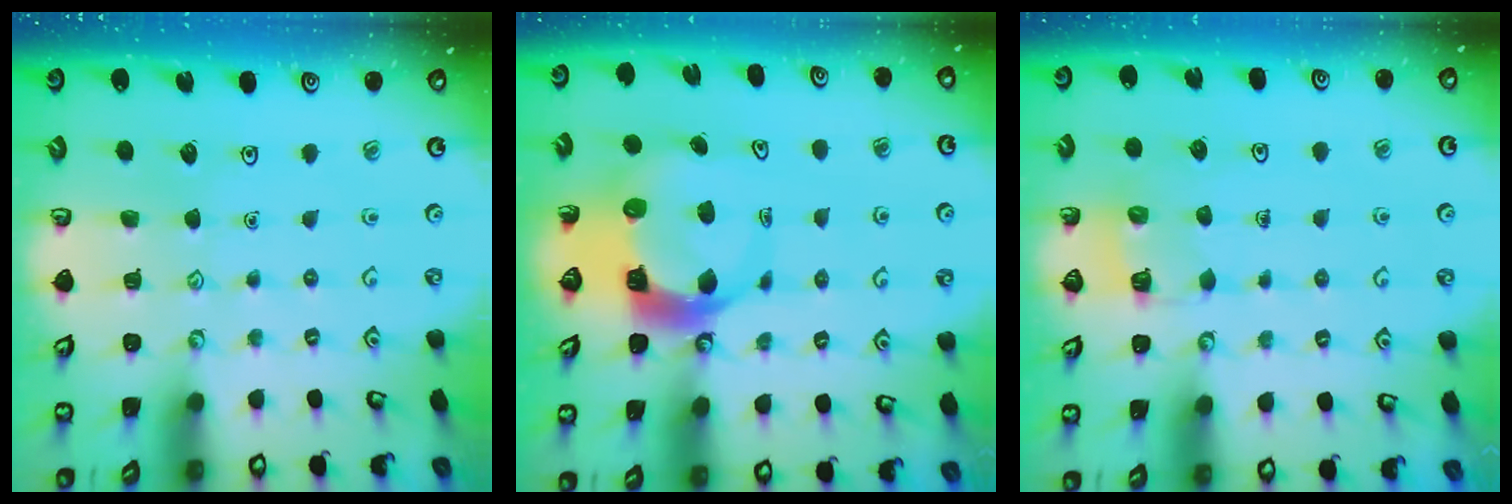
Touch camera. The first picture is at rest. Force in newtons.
{"total": 8.5, "press": 8.5, "slide": 0.8}
{"total": 4.6, "press": 4.6, "slide": 0.3}